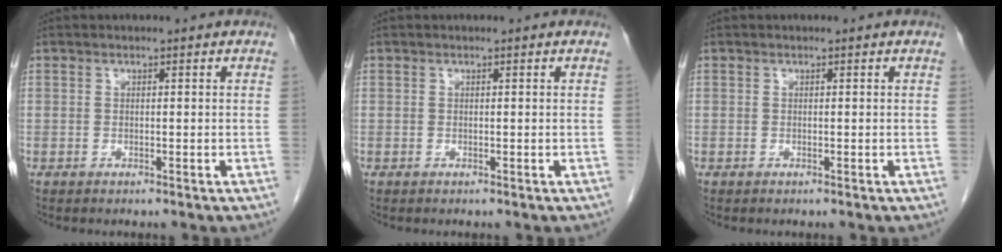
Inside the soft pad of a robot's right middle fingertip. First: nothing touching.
{"total": 0.0}
{"total": 0.0}